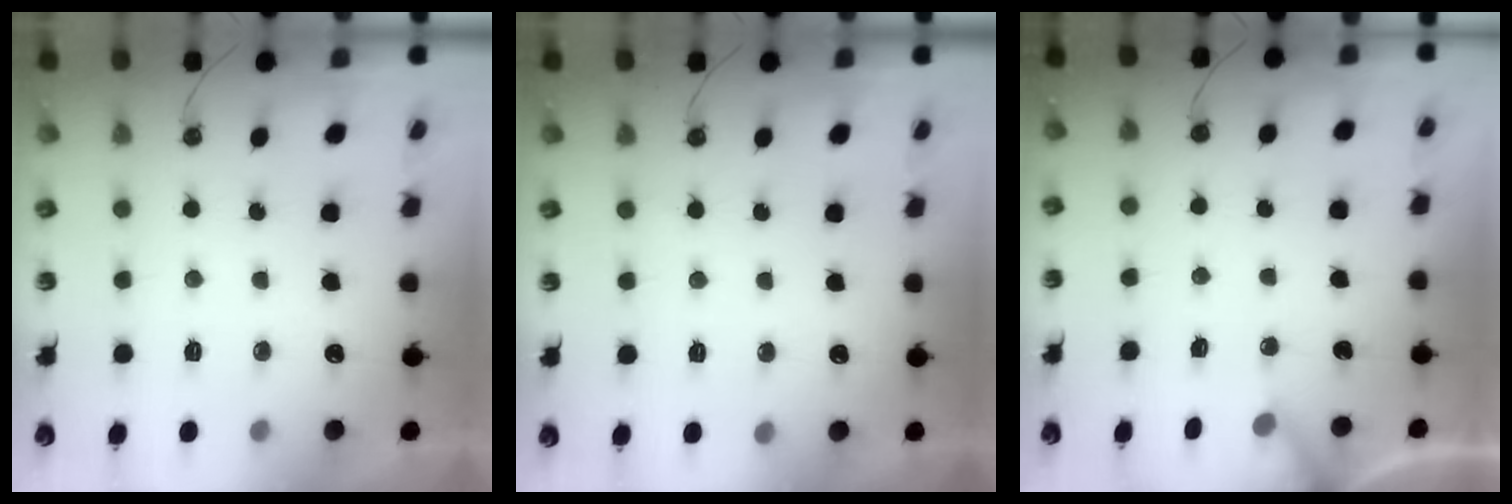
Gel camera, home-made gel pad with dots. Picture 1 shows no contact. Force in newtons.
{"total": 5.5, "press": 5.5, "slide": 0.4}
{"total": 4.3, "press": 4.3, "slide": 0.2}